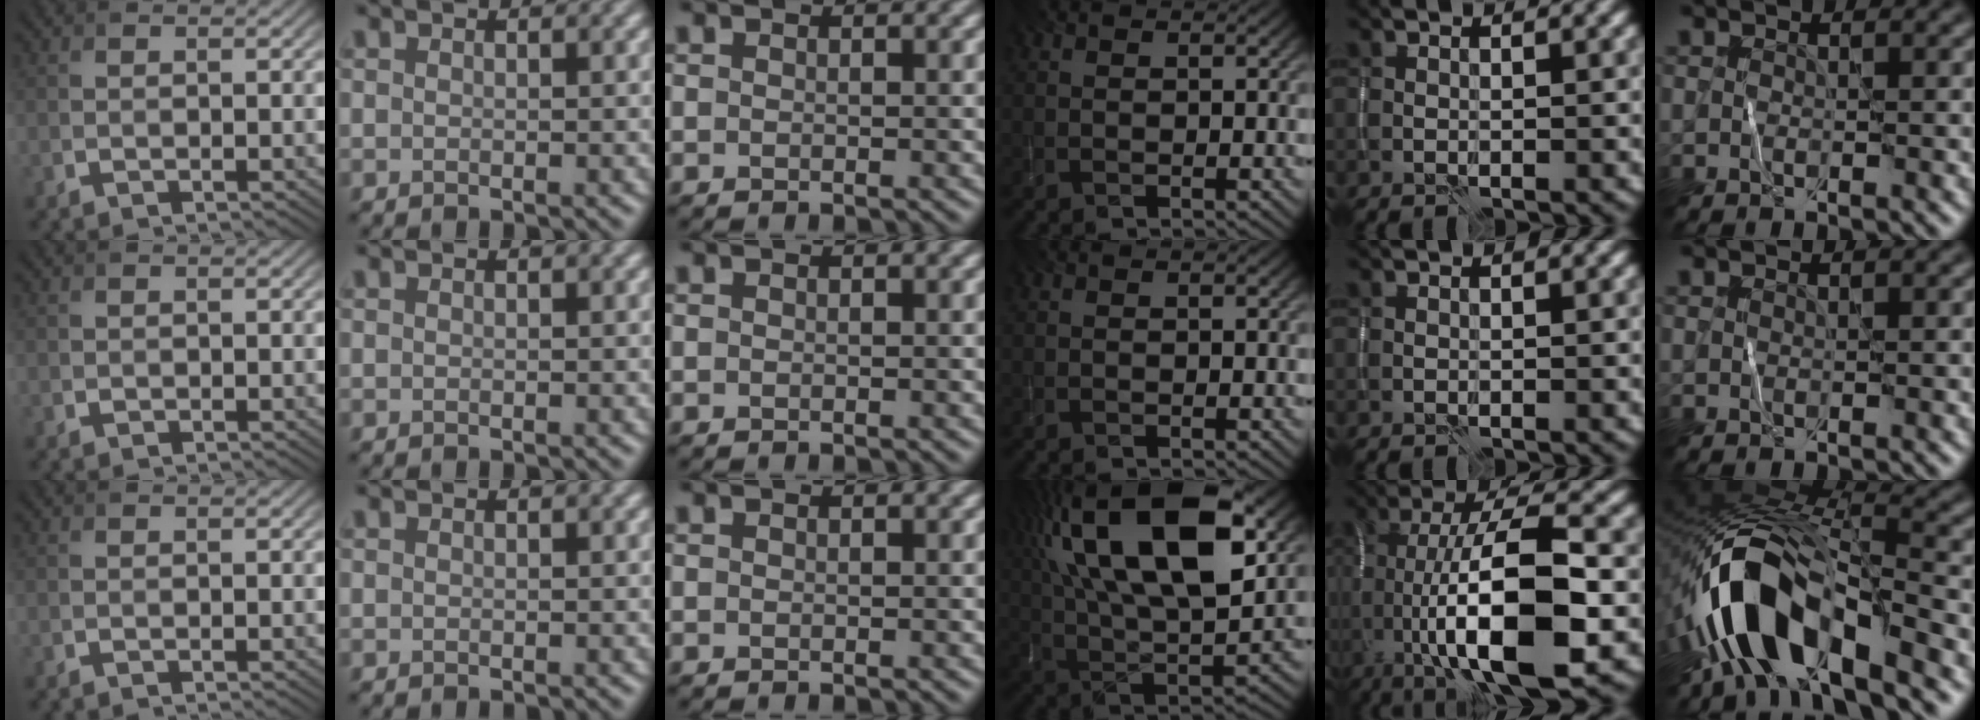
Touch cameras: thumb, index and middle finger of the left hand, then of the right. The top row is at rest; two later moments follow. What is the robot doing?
{"motion": "wipe", "object": "whiteboard"}